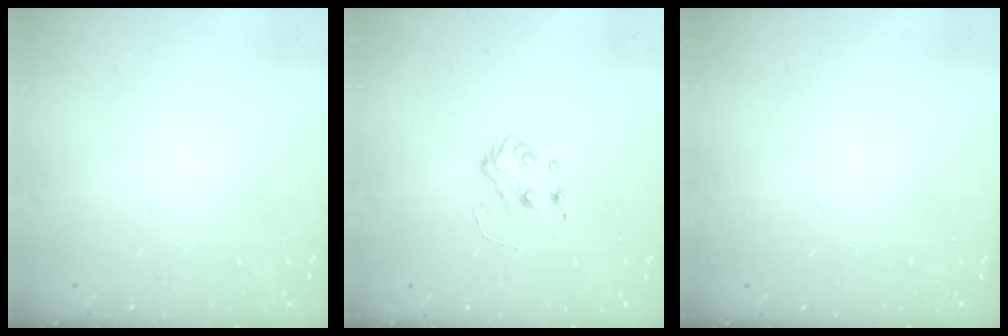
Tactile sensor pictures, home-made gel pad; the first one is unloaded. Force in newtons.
{"total": 5.5, "press": 5.5, "slide": 0.6}
{"total": 0.0}